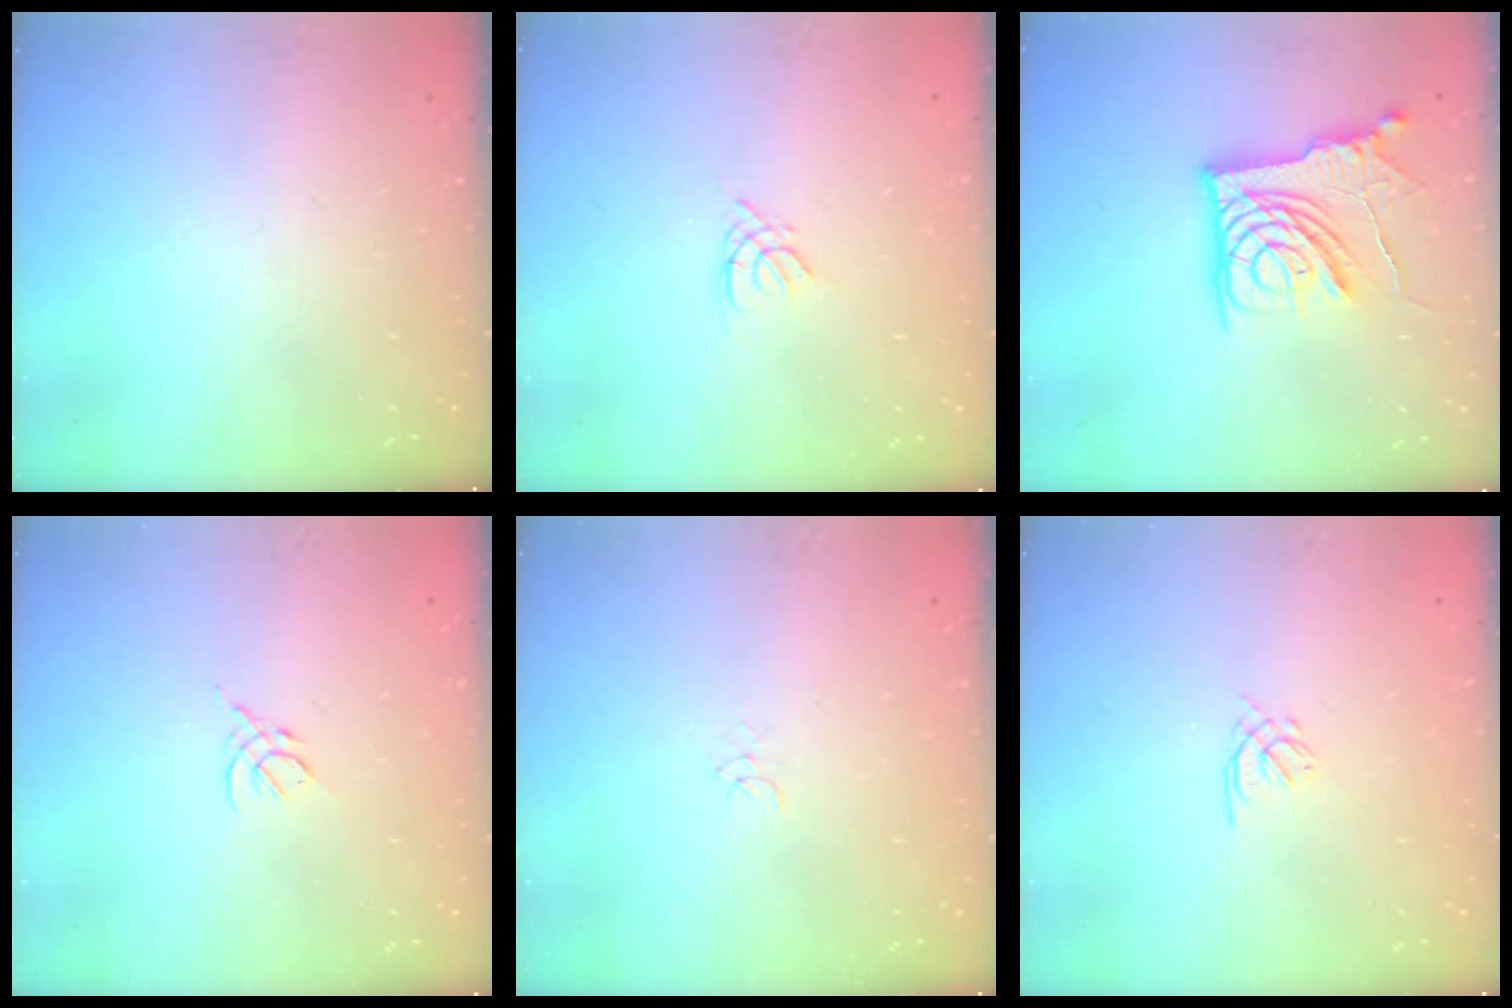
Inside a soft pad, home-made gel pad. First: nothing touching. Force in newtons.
{"total": 1.3, "press": 1.3, "slide": 0.3}
{"total": 14.2, "press": 14.1, "slide": 1.1}
{"total": 3.1, "press": 3.0, "slide": 0.8}
{"total": 3.5, "press": 3.5, "slide": 0.2}
{"total": 1.4, "press": 1.3, "slide": 0.5}